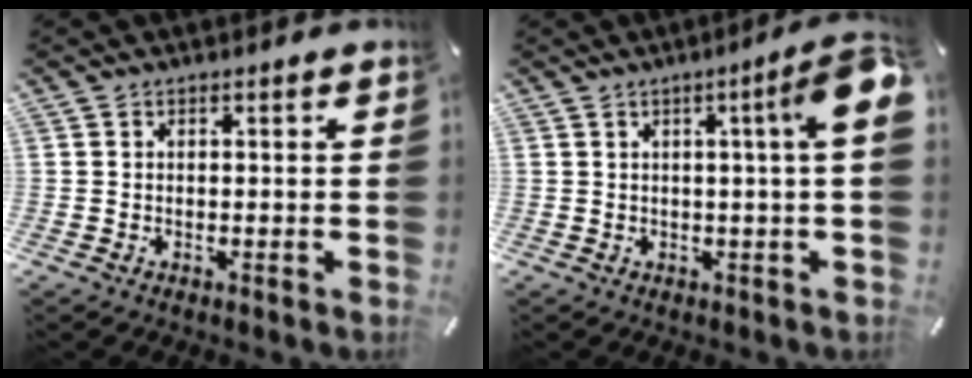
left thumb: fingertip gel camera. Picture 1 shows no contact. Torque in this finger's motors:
{"motor_torque": [0.16, 0.74, 1.01, -0.32, 0.22]}